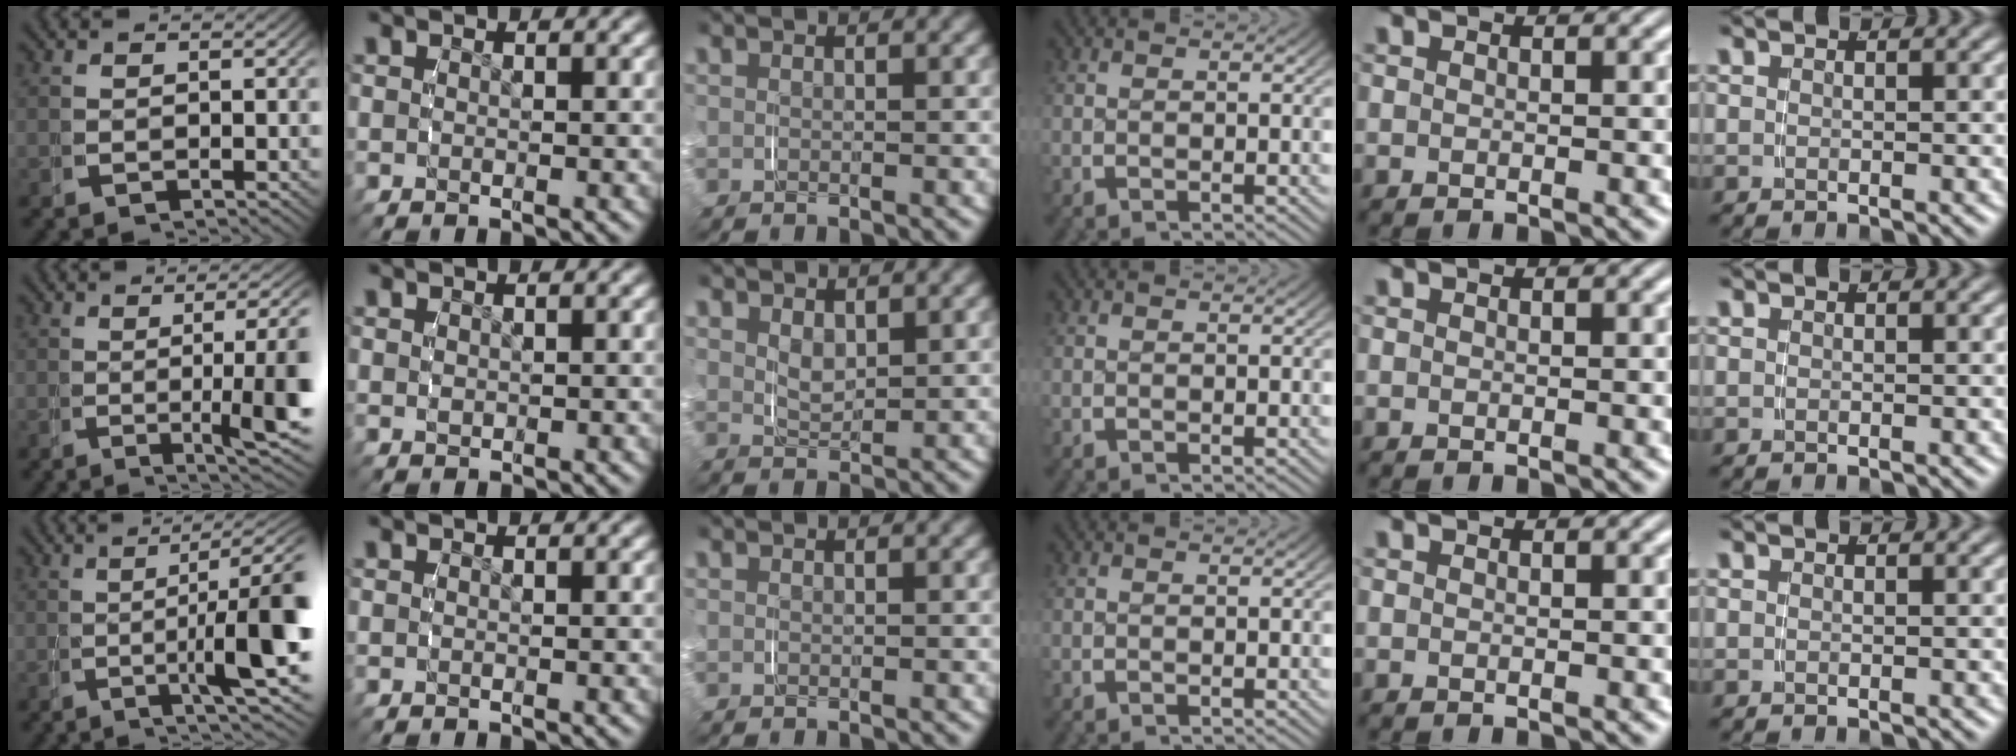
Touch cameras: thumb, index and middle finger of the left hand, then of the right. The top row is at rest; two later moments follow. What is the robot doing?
{"motion": "grasp_and_lifting", "object": "pencil case"}